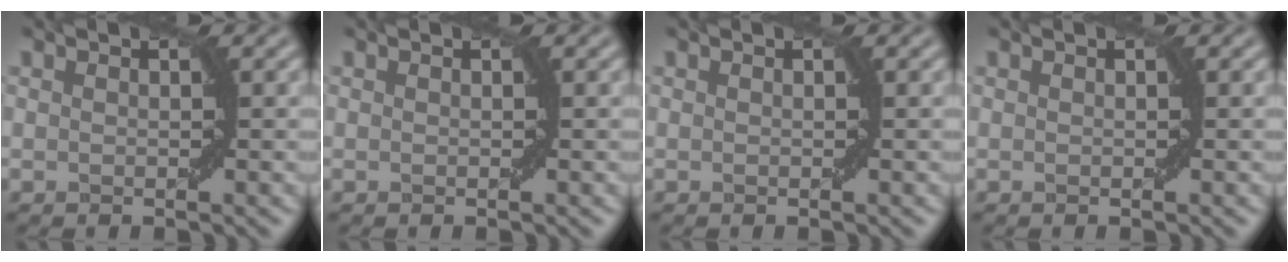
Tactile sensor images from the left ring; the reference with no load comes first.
{"total": 0.0}
{"total": 0.0}
{"total": 0.0}